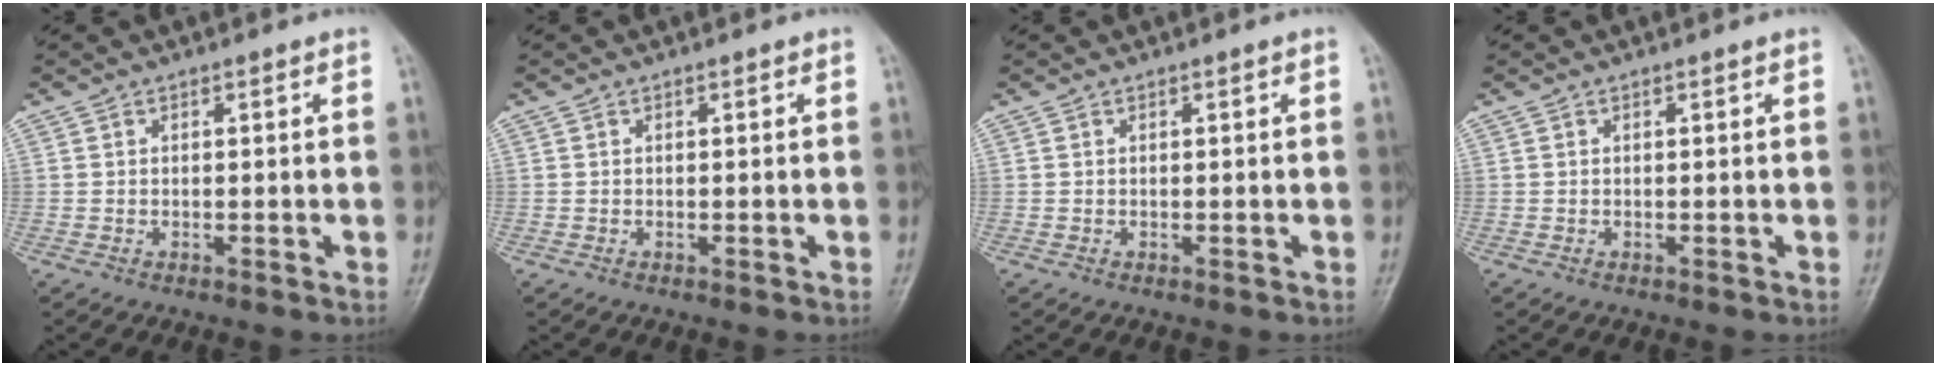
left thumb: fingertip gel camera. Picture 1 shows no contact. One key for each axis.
{"total": 0.0}
{"total": 0.0}
{"total": 0.0}